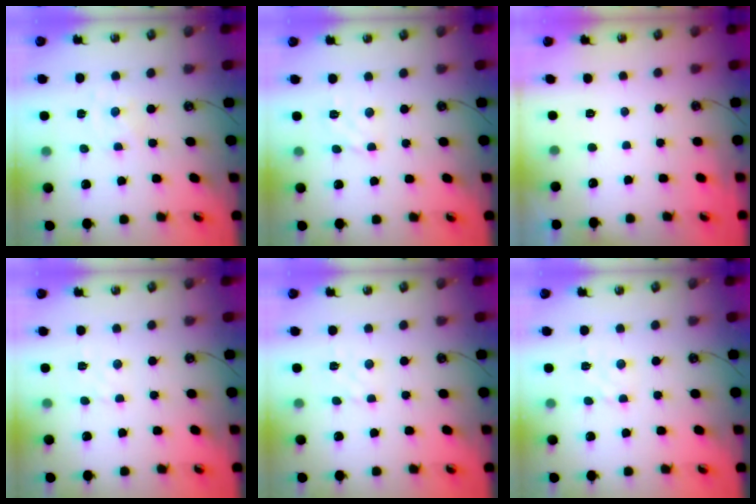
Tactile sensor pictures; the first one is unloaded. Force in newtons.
{"total": 3.4, "press": 3.4, "slide": 0.4}
{"total": 0.0}
{"total": 3.0, "press": 3.0, "slide": 0.4}
{"total": 2.5, "press": 2.4, "slide": 0.4}
{"total": 2.9, "press": 2.9, "slide": 0.7}